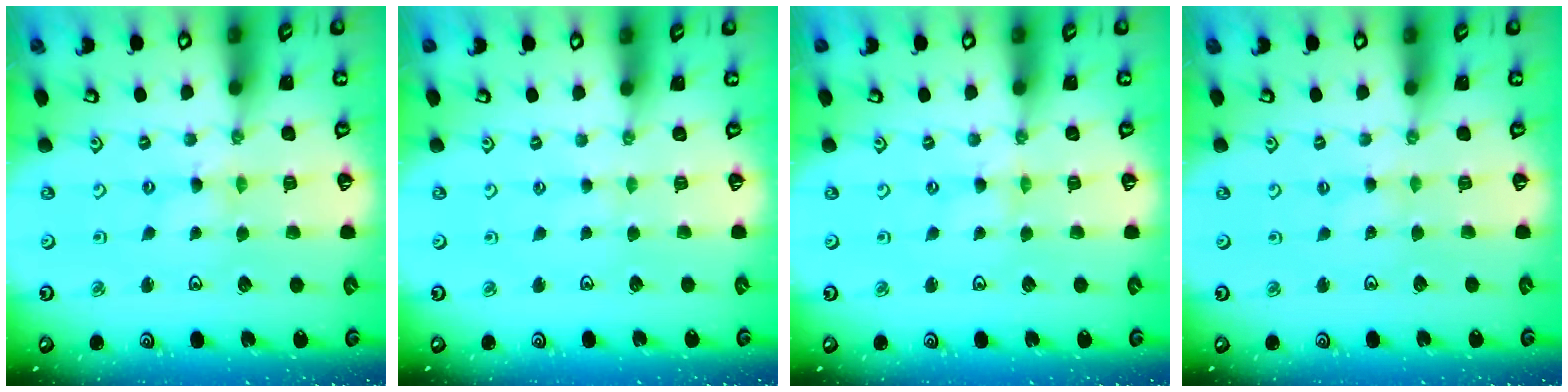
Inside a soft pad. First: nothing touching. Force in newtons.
{"total": 0.6, "press": 0.6, "slide": 0.2}
{"total": 0.5, "press": 0.5, "slide": 0.2}
{"total": 1.4, "press": 1.4, "slide": 0.3}